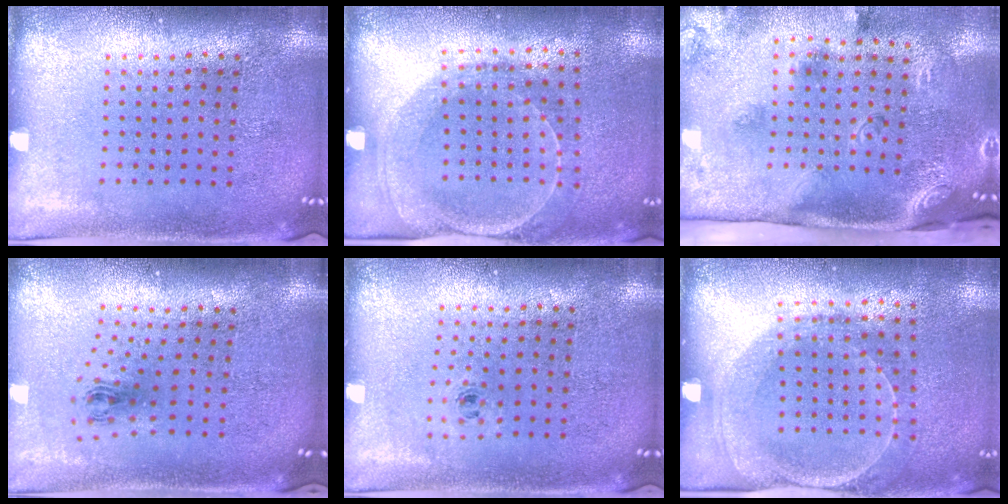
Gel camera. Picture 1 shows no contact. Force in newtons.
{"total": 1.5, "press": 1.5, "slide": 0.3}
{"total": 3.1, "press": 2.0, "slide": 2.4}
{"total": 1.0, "press": 0.4, "slide": 0.9}
{"total": 0.6, "press": 0.3, "slide": 0.5}
{"total": 1.5, "press": 1.5, "slide": 0.3}